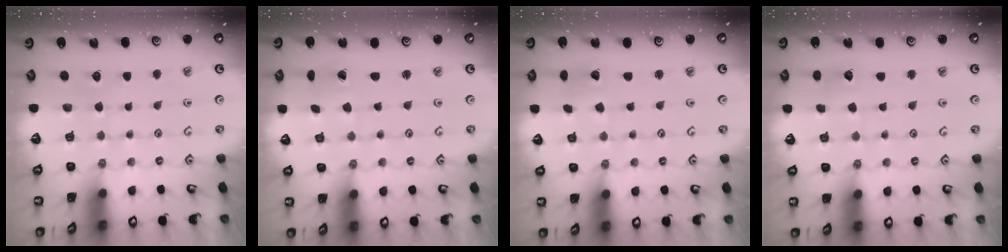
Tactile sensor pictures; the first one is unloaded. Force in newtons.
{"total": 0.0}
{"total": 3.6, "press": 3.5, "slide": 0.5}
{"total": 4.8, "press": 4.8, "slide": 0.4}